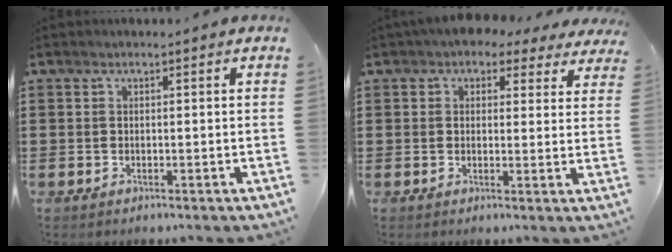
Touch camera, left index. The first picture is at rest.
{"total": 3.4, "force": [2.5, 1.9, 1.3], "torque": [-0.030, -0.002, 0.043]}